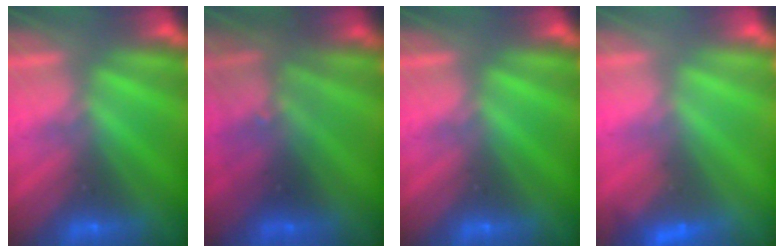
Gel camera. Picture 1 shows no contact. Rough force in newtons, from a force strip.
{"total": 3.0}
{"total": 0.0}
{"total": 7.8}